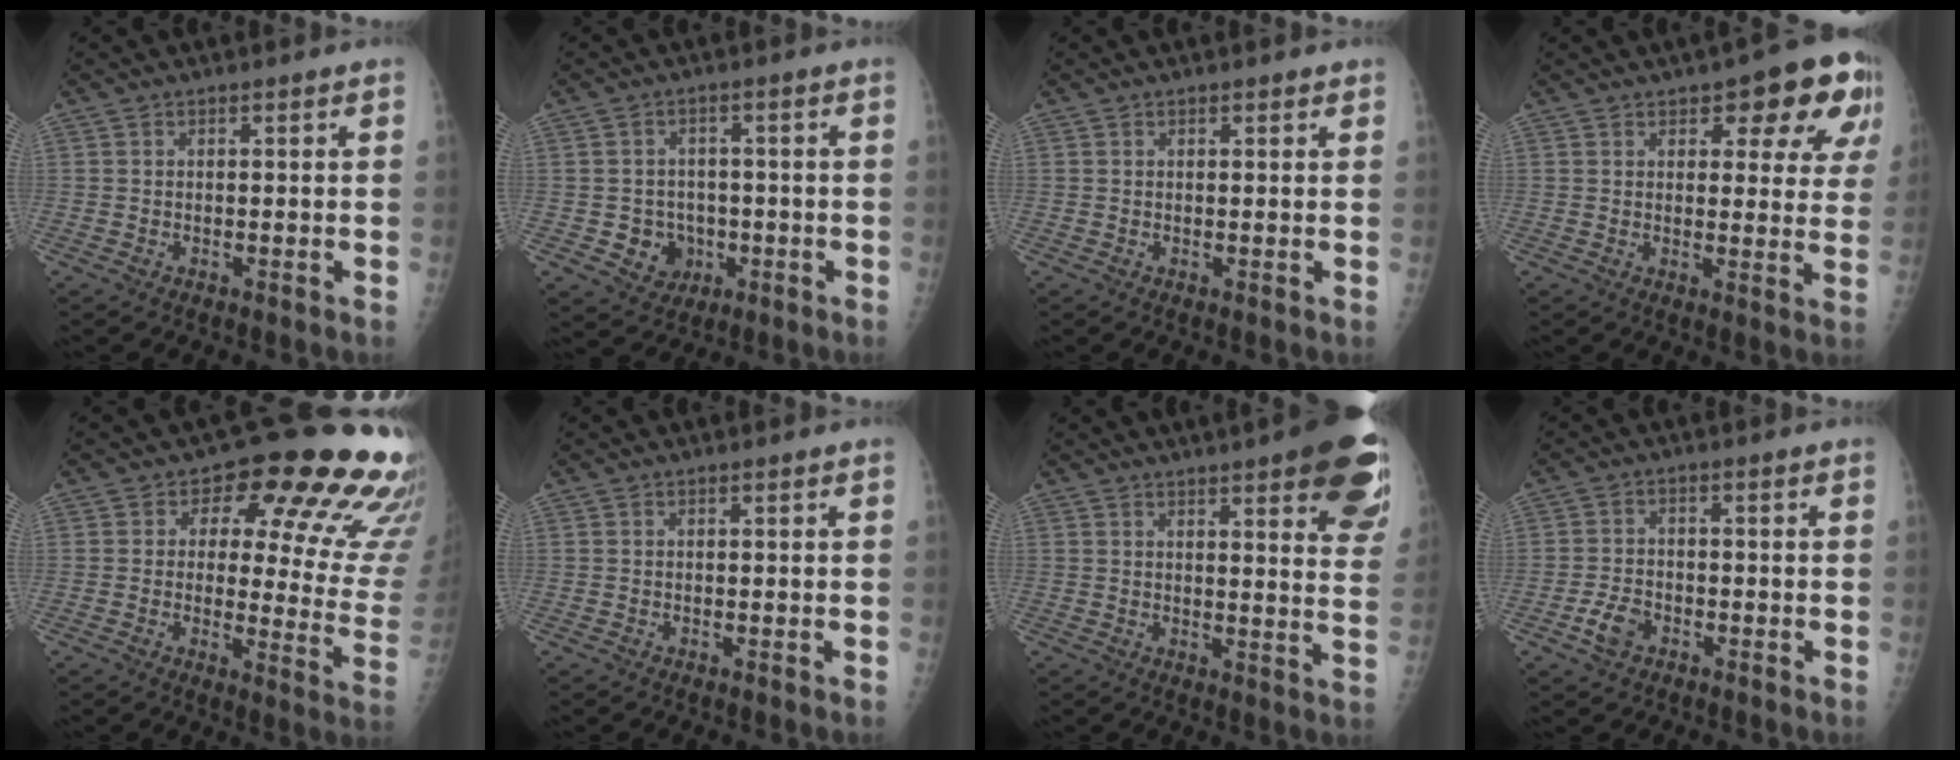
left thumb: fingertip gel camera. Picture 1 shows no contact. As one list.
[{"total": 6.1, "force": [-1.4, 5.5, 2.1], "torque": [-0.003, 0.010, -0.014]}, {"total": 0.9, "force": [0.7, 0.4, 0.6], "torque": [-0.007, -0.002, 0.007]}, {"total": 13.5, "force": [6.5, 5.6, 10.4], "torque": [-0.079, -0.018, 0.072]}, {"total": 20.3, "force": [11.8, 9.4, 13.7], "torque": [-0.115, -0.054, 0.125]}, {"total": 0.0}, {"total": 18.4, "force": [10.3, 4.4, 14.6], "torque": [-0.160, -0.035, 0.113]}, {"total": 4.3, "force": [-2.1, 2.8, 2.4], "torque": [-0.043, 0.013, -0.040]}]